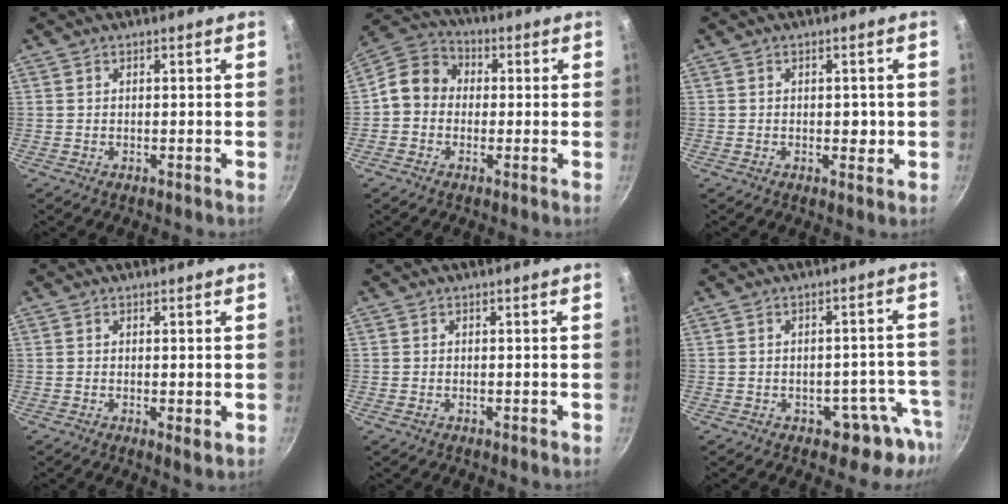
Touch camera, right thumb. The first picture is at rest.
{"total": 8.6, "force": [-0.4, 7.5, 4.2], "torque": [-0.047, 0.026, -0.034]}
{"total": 2.4, "force": [-0.2, 1.6, 1.8], "torque": [-0.006, -0.002, -0.004]}
{"total": 2.2, "force": [-0.2, 0.9, 2.0], "torque": [-0.031, -0.009, -0.003]}
{"total": 0.6, "force": [-0.2, 0.4, 0.5], "torque": [-0.003, 0.001, -0.004]}
{"total": 8.4, "force": [-4.6, 5.6, 4.3], "torque": [0.023, 0.051, -0.042]}